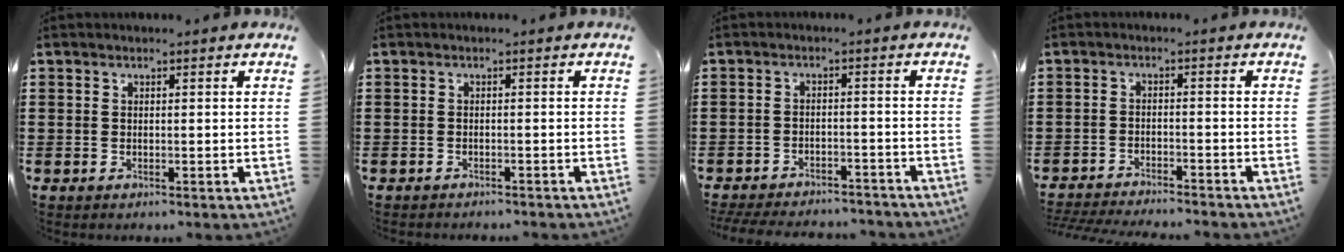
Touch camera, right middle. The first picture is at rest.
{"total": 0.8, "force": [-0.8, 0.0, 0.1], "torque": [-0.004, -0.001, -0.016]}
{"total": 3.9, "force": [-3.8, 0.4, 0.6], "torque": [-0.018, -0.001, -0.081]}
{"total": 3.1, "force": [-3.1, -0.1, 0.3], "torque": [-0.015, -0.005, -0.066]}